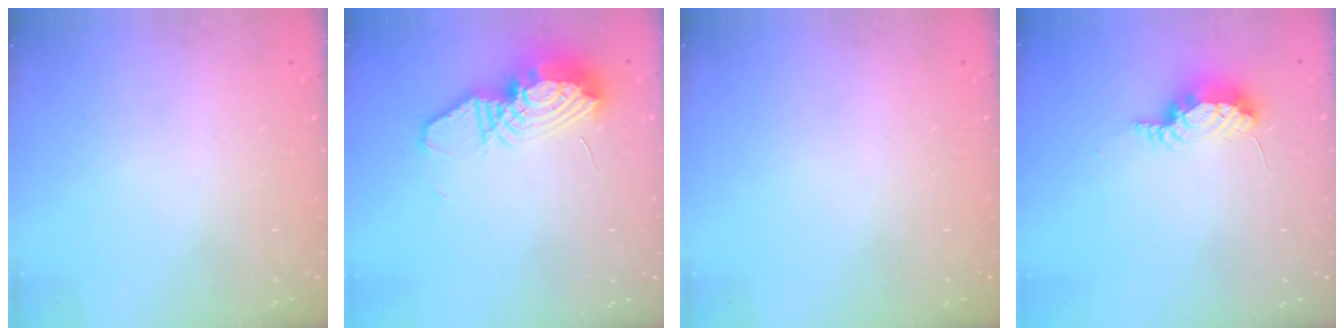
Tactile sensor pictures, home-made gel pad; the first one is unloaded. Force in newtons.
{"total": 13.9, "press": 13.8, "slide": 1.2}
{"total": 0.0}
{"total": 7.9, "press": 7.5, "slide": 2.3}